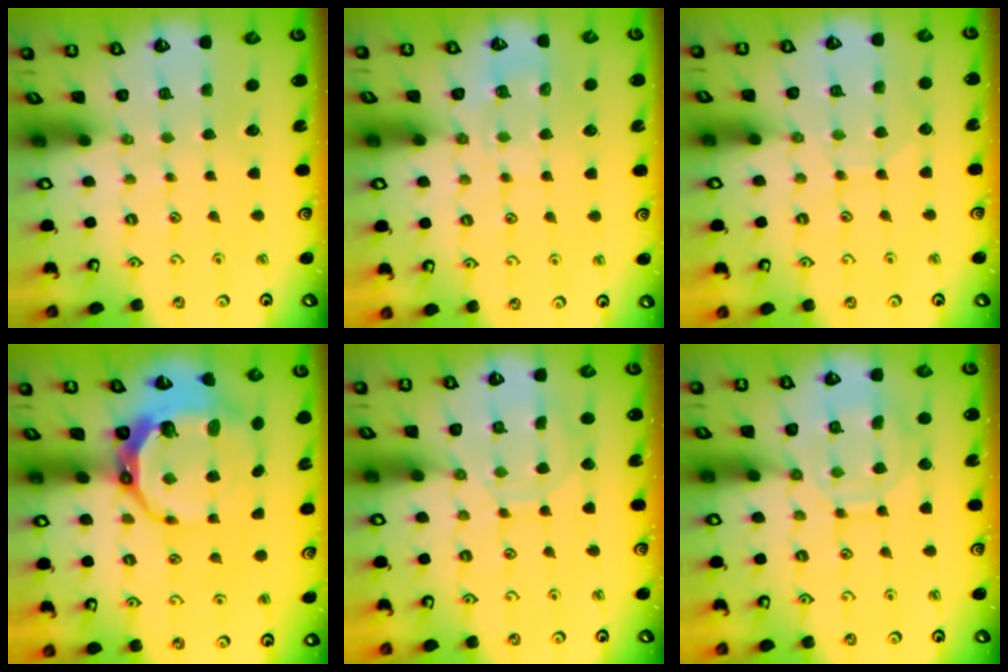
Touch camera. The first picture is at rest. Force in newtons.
{"total": 7.8, "press": 7.8, "slide": 0.5}
{"total": 7.1, "press": 7.0, "slide": 0.5}
{"total": 12.1, "press": 11.2, "slide": 4.6}
{"total": 9.3, "press": 9.2, "slide": 0.8}
{"total": 12.4, "press": 12.3, "slide": 1.1}